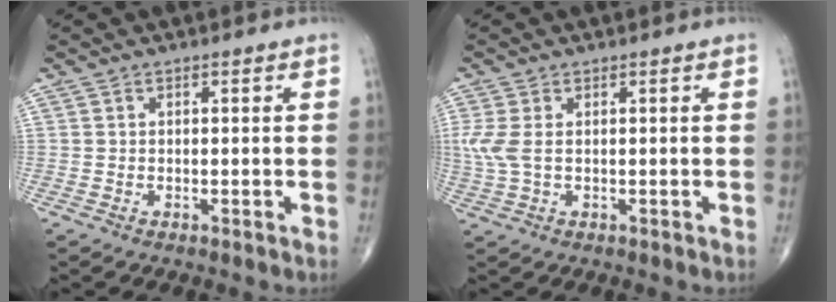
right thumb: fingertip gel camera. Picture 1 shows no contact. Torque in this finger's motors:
{"motor_torque": [0.50, 0.70, 0.62, 0.19, 0.07]}